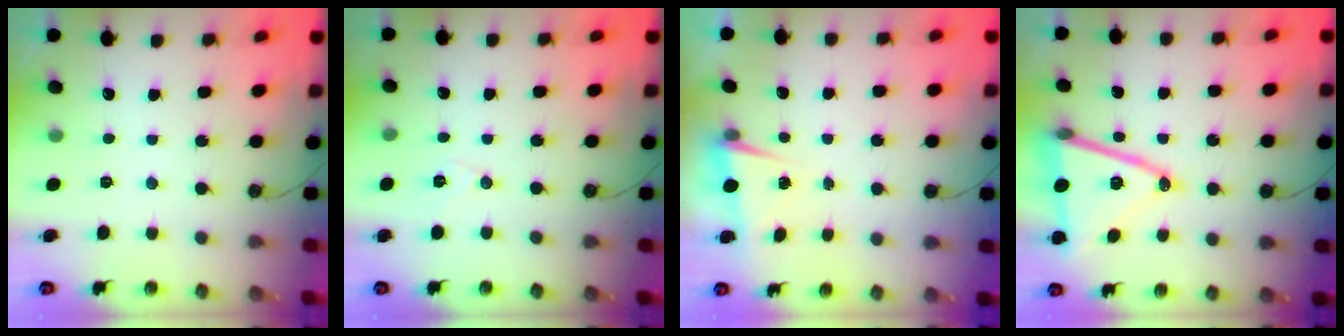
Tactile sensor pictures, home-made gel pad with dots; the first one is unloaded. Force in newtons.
{"total": 7.1, "press": 5.5, "slide": 4.5}
{"total": 2.8, "press": 1.8, "slide": 2.2}
{"total": 18.1, "press": 17.7, "slide": 3.8}